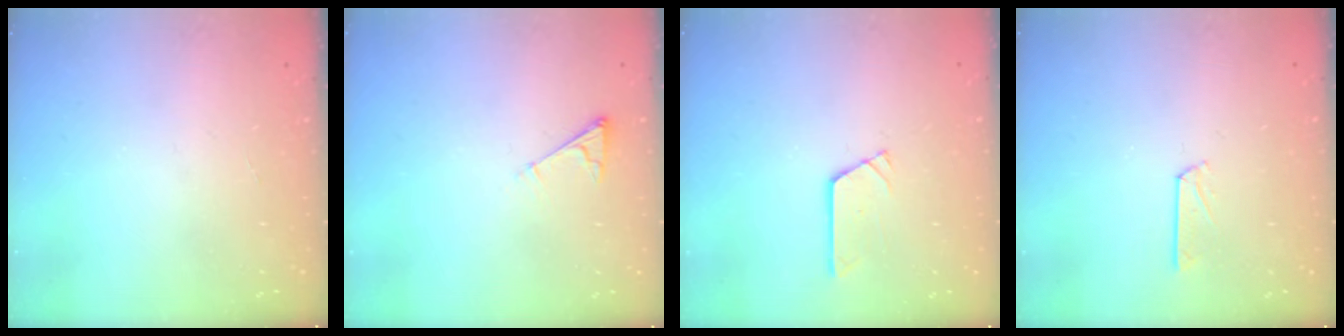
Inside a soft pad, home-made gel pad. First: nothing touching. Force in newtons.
{"total": 3.0, "press": 3.0, "slide": 0.4}
{"total": 2.4, "press": 2.4, "slide": 0.1}
{"total": 3.3, "press": 3.3, "slide": 0.3}